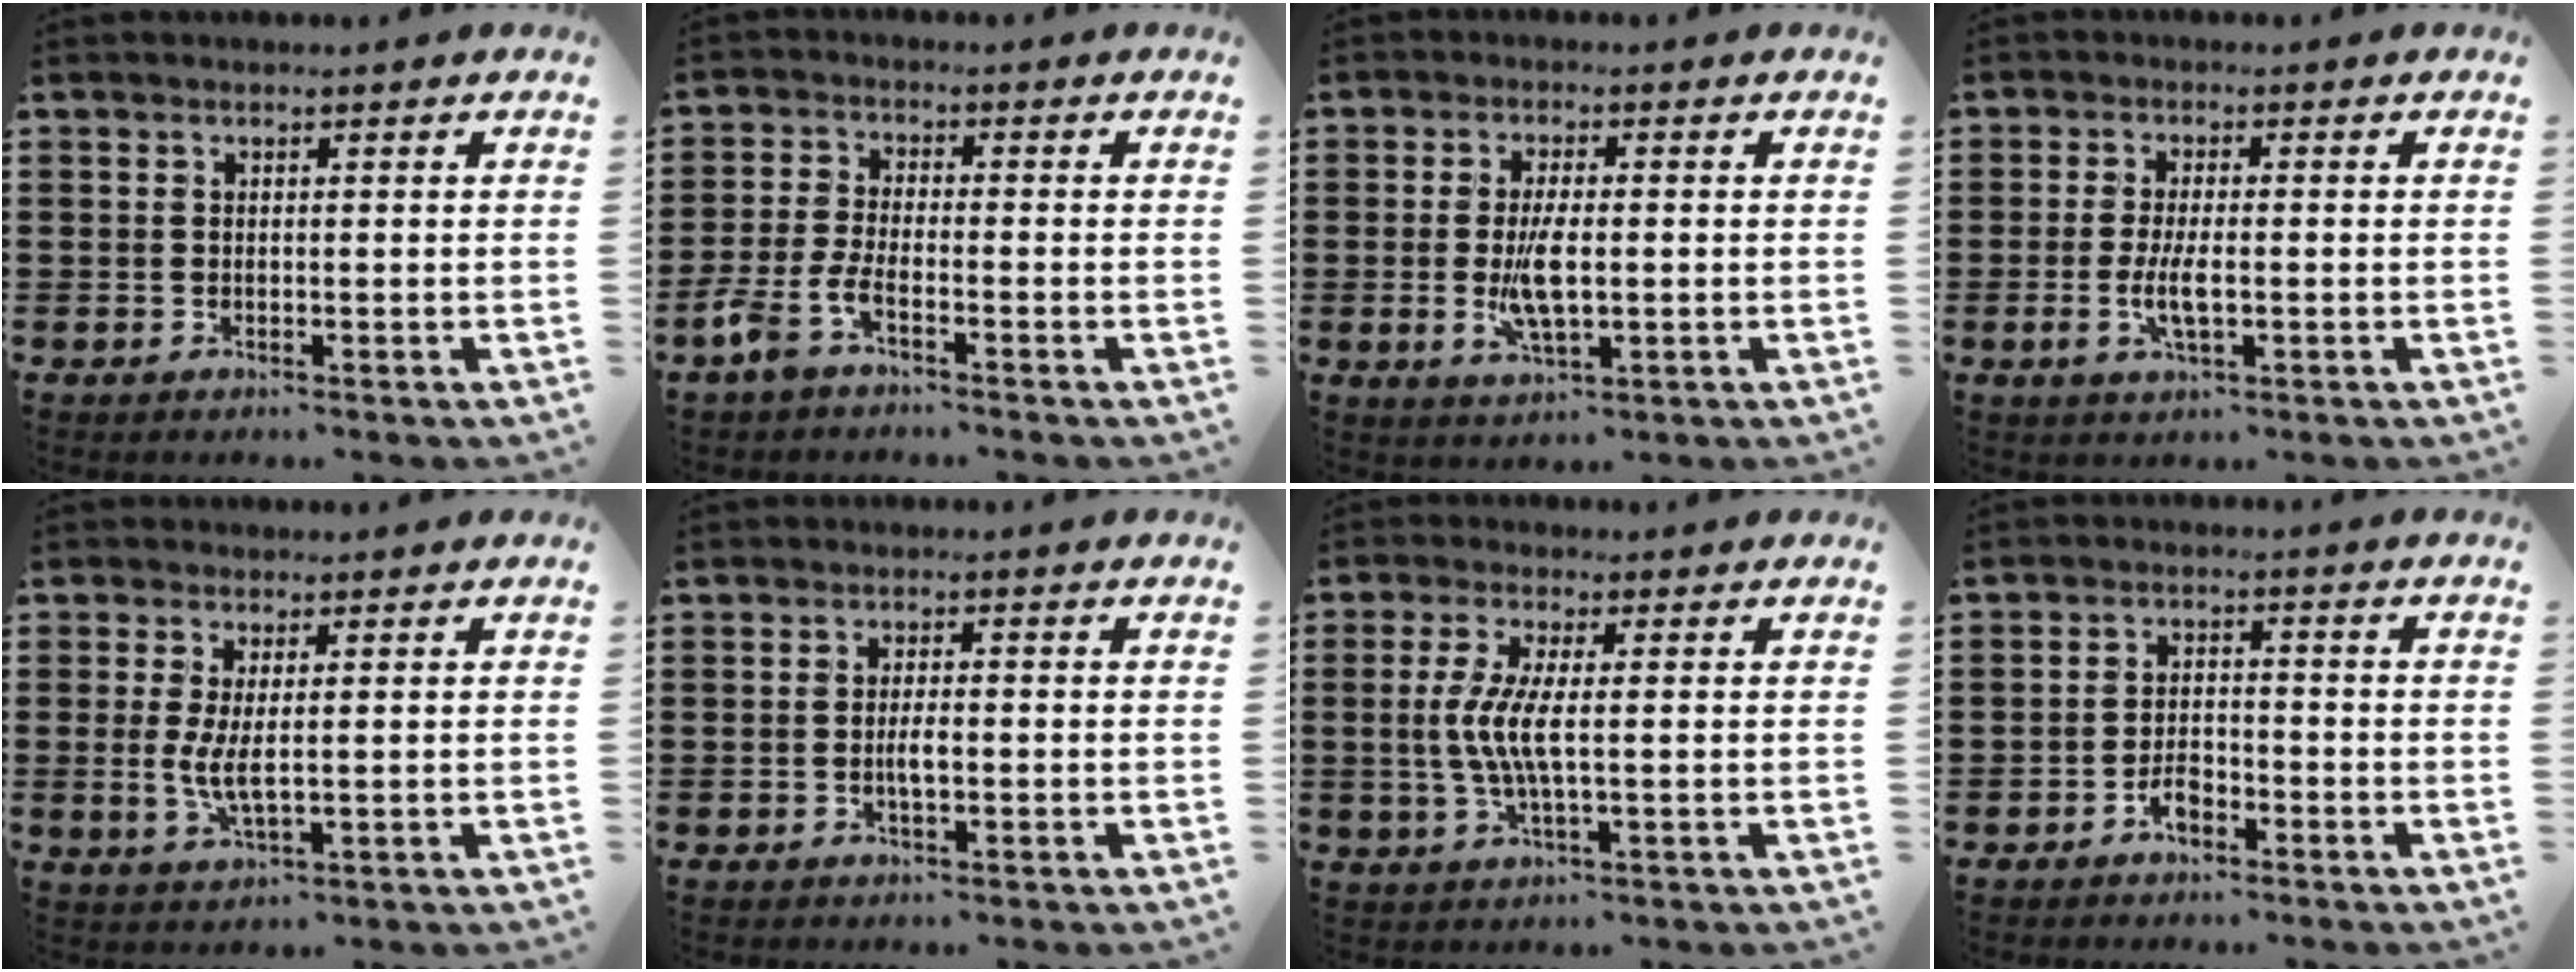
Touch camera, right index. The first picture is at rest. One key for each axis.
{"total": 4.2, "fx": -2.9, "fy": 0.8, "fz": 2.9, "tx": -0.078, "ty": -0.008, "tz": -0.059}
{"total": 6.5, "fx": -0.7, "fy": 2.3, "fz": 6.0, "tx": -0.126, "ty": -0.007, "tz": -0.015}
{"total": 4.6, "fx": -1.0, "fy": 1.4, "fz": 4.2, "tx": -0.093, "ty": -0.004, "tz": -0.024}
{"total": 4.2, "fx": 0.3, "fy": 1.2, "fz": 4.0, "tx": -0.082, "ty": -0.003, "tz": 0.003}
{"total": 2.4, "fx": -0.6, "fy": 0.7, "fz": 2.2, "tx": -0.050, "ty": 0.000, "tz": -0.014}
{"total": 5.6, "fx": -0.1, "fy": 0.8, "fz": 5.5, "tx": -0.122, "ty": -0.010, "tz": -0.012}
{"total": 3.1, "fx": -2.1, "fy": 1.4, "fz": 1.7, "tx": -0.032, "ty": 0.002, "tz": -0.041}